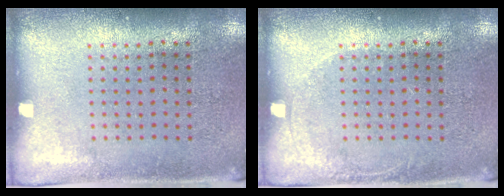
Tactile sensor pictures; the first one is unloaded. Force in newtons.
{"total": 0.7, "press": 0.7, "slide": 0.1}